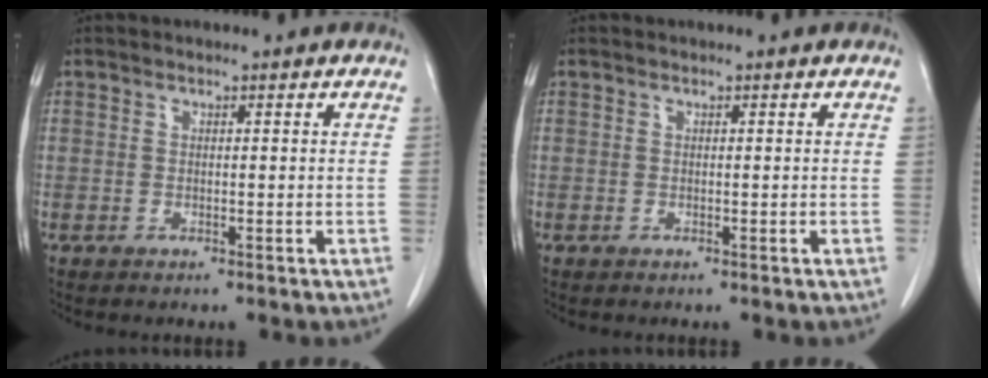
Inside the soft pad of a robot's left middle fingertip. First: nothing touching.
{"total": 0.0}